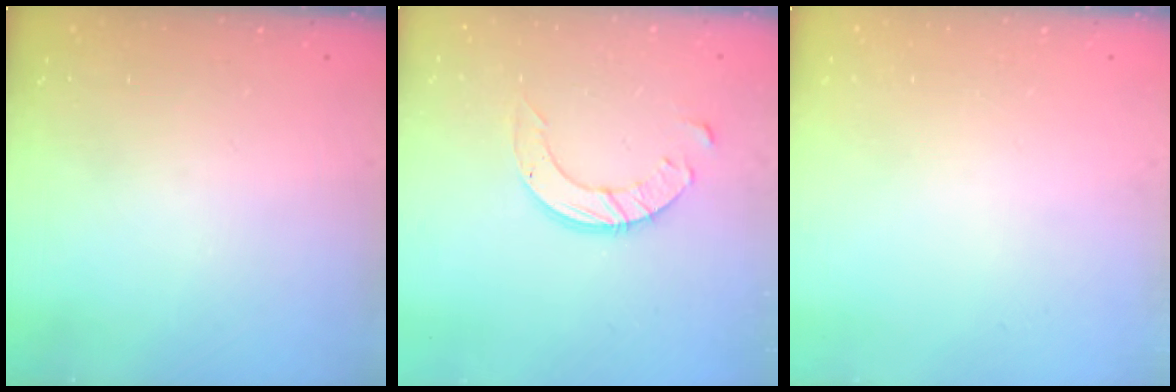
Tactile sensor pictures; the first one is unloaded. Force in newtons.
{"total": 9.7, "press": 9.6, "slide": 0.8}
{"total": 0.0}